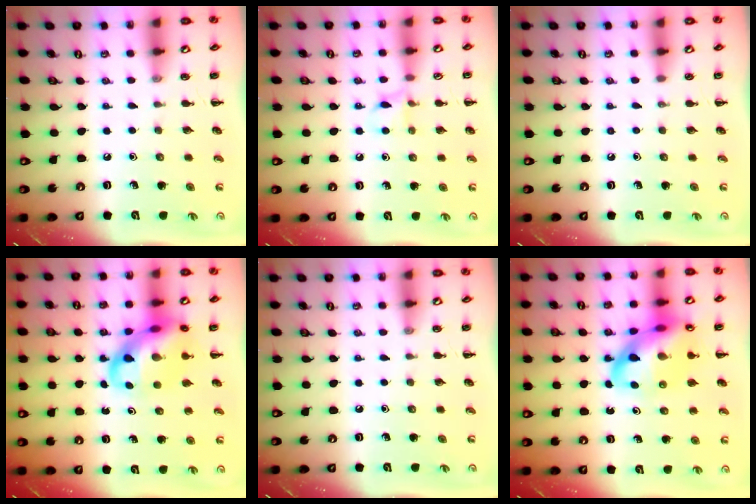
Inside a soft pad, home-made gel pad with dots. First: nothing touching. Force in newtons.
{"total": 6.3, "press": 6.0, "slide": 1.8}
{"total": 0.0}
{"total": 13.2, "press": 12.8, "slide": 3.4}
{"total": 0.0}
{"total": 18.6, "press": 18.4, "slide": 2.8}